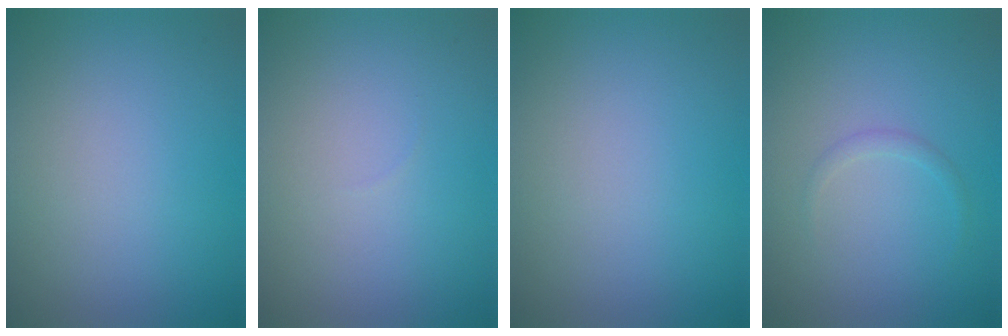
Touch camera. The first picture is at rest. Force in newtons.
{"total": 0.0}
{"total": 0.0}
{"total": 0.8, "press": 0.8, "slide": 0.1}